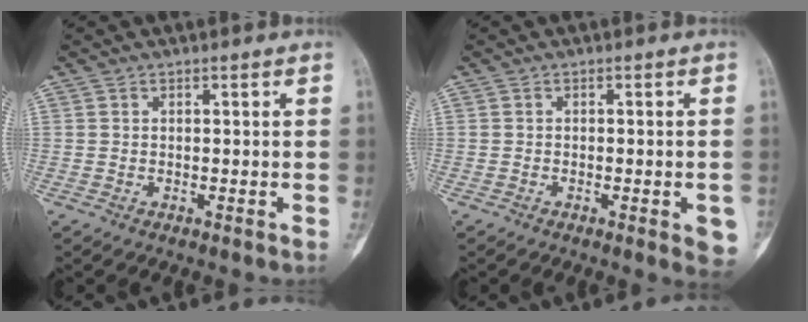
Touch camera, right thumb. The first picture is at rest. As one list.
[{"total": 5.0, "force": [-1.8, 1.4, 4.4], "torque": [-0.042, 0.001, -0.019]}]